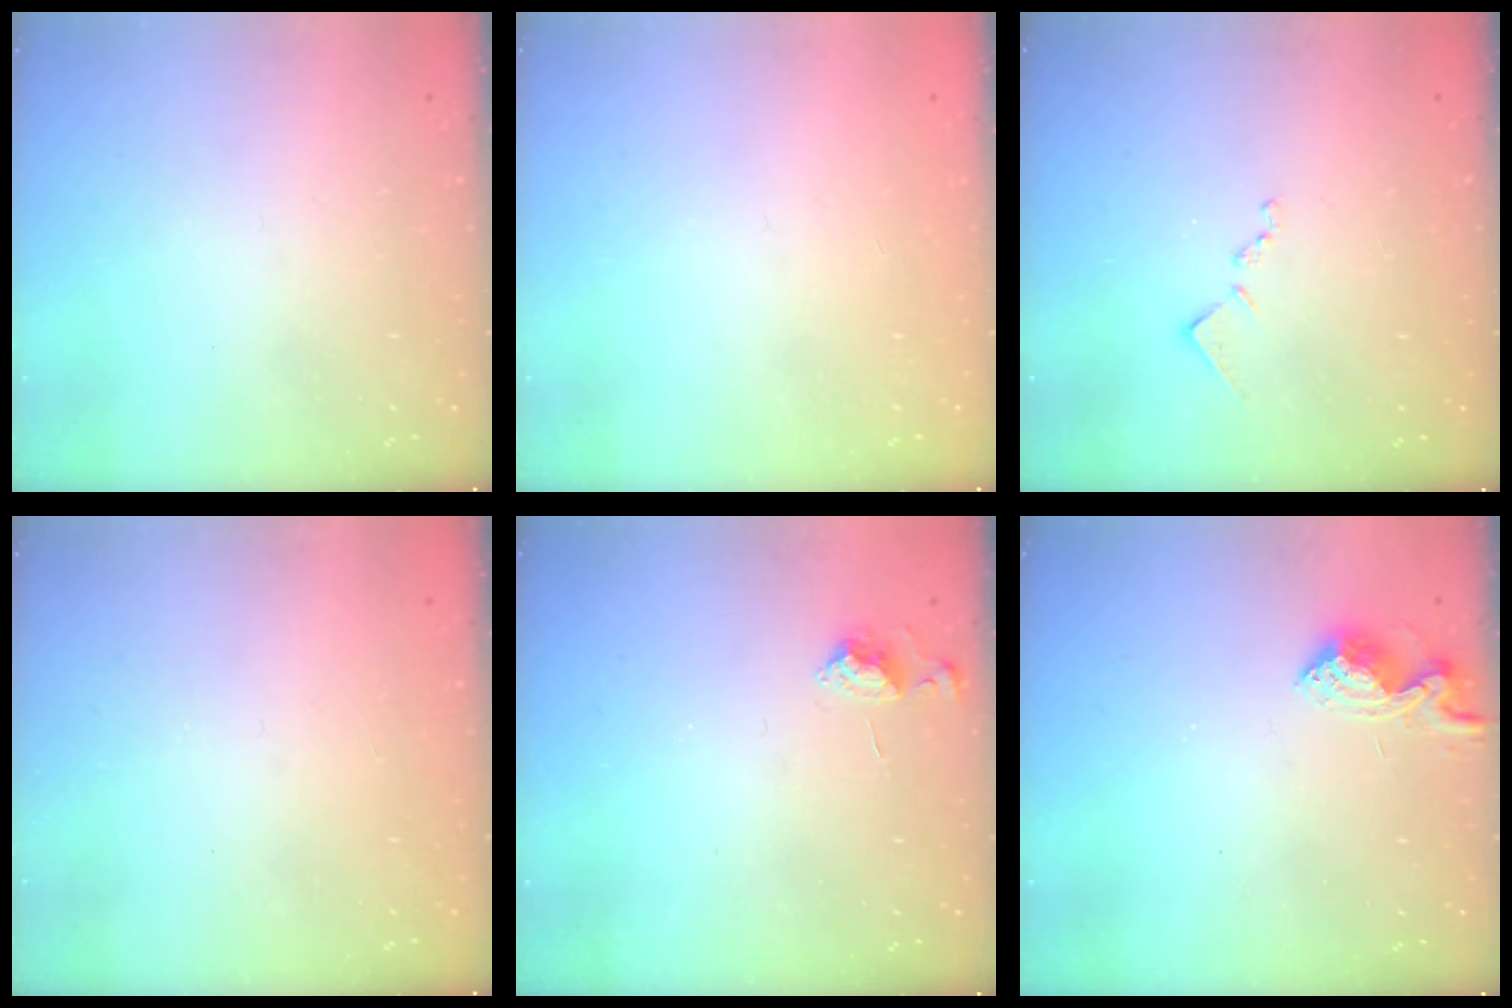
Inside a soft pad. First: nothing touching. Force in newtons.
{"total": 1.1, "press": 1.0, "slide": 0.1}
{"total": 8.4, "press": 8.3, "slide": 0.6}
{"total": 1.5, "press": 1.2, "slide": 0.8}
{"total": 4.0, "press": 3.9, "slide": 0.6}
{"total": 9.1, "press": 9.1, "slide": 0.4}